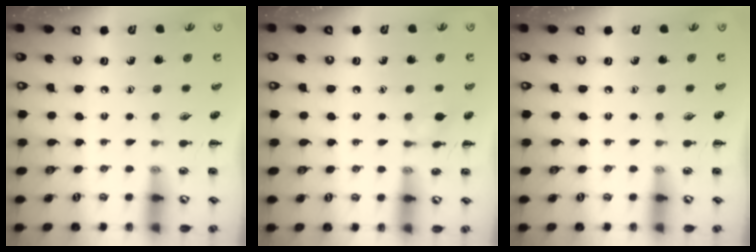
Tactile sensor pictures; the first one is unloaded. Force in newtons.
{"total": 5.5, "press": 5.3, "slide": 1.4}
{"total": 0.0}